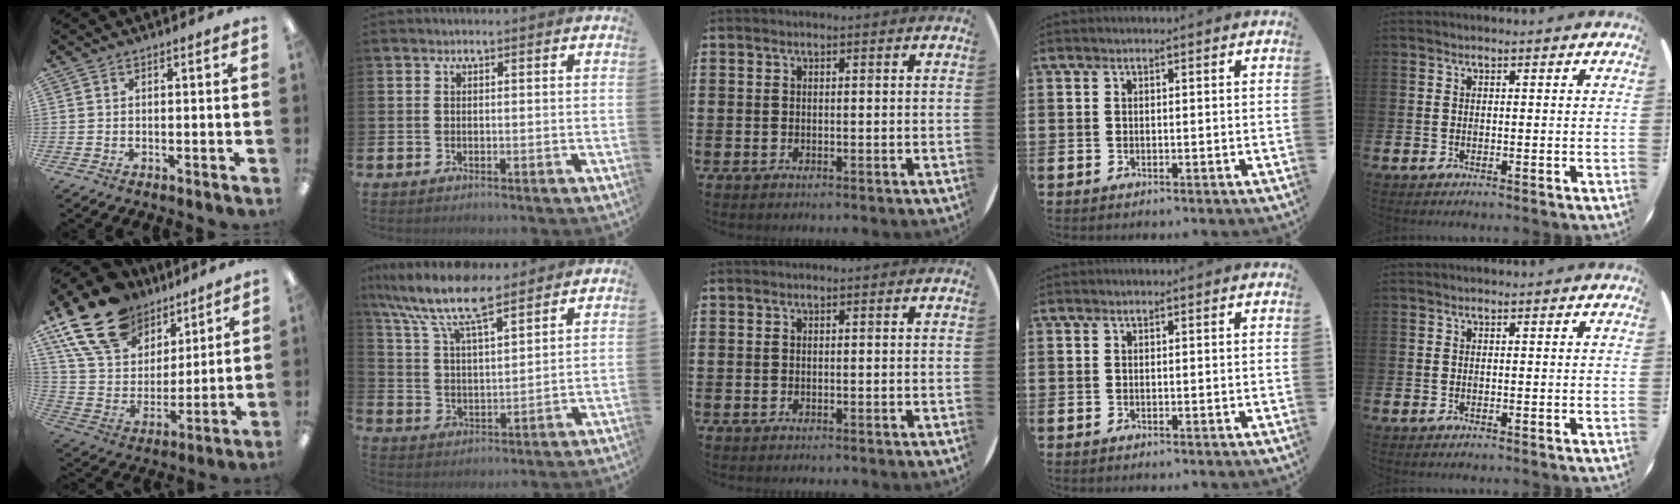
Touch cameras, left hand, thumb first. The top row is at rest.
{"thumb": {"total": 20.9, "force": [14.1, 12.6, 9.0], "torque": [-0.180, -0.073, 0.264]}, "index": {"total": 10.3, "force": [8.5, 2.7, 5.1], "torque": [-0.125, -0.035, 0.151]}}